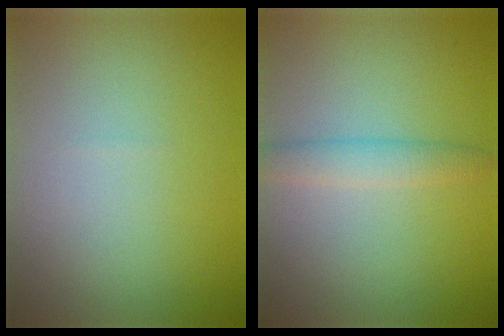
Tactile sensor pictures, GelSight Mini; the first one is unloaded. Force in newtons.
{"total": 2.1, "press": 2.1, "slide": 0.1}